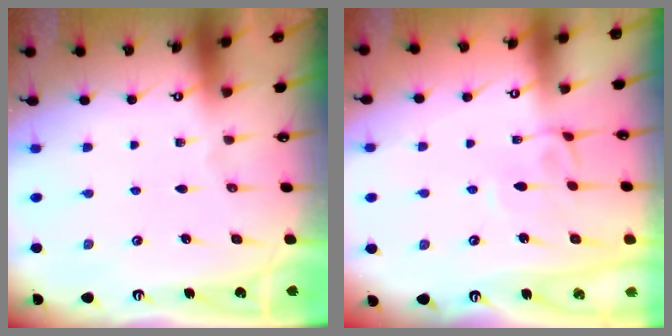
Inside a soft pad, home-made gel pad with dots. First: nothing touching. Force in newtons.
{"total": 3.2, "press": 3.2, "slide": 0.2}